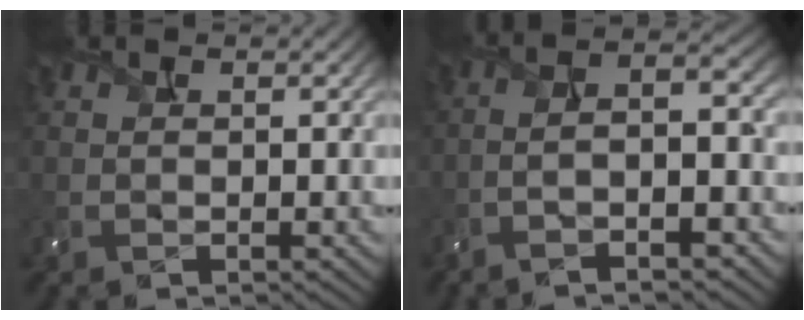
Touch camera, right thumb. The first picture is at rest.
{"total": 7.2, "force": [-3.5, 1.5, 6.2], "torque": [-0.089, 0.013, -0.063]}